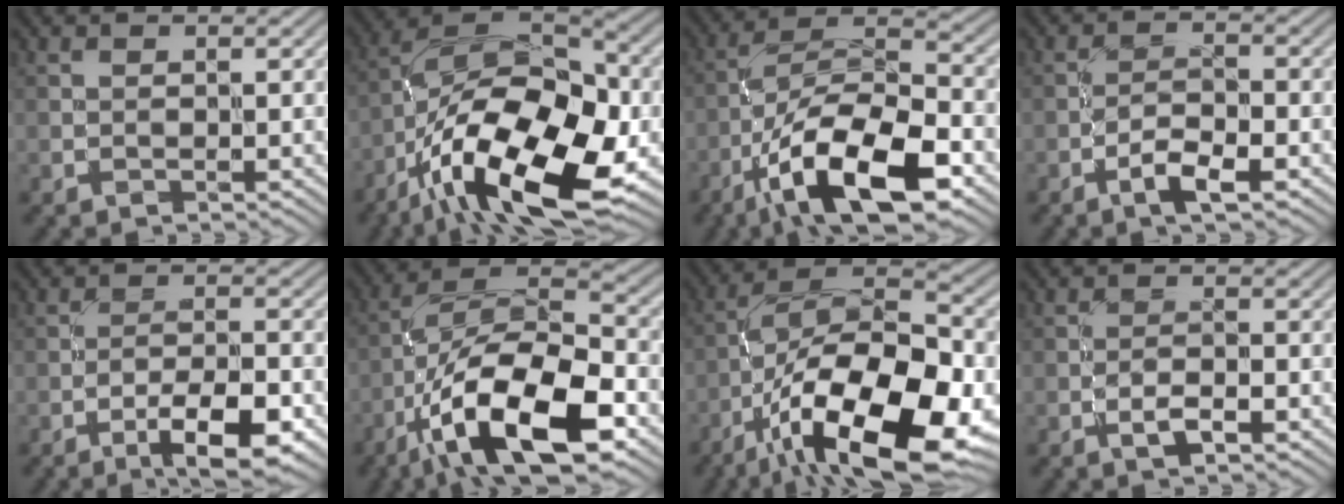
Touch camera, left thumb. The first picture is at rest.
{"total": 18.5, "force": [-8.1, 8.6, 14.2], "torque": [-0.257, -0.008, -0.152]}
{"total": 14.7, "force": [-7.7, 5.3, 11.4], "torque": [-0.204, 0.001, -0.146]}
{"total": 3.5, "force": [-2.2, 0.9, 2.6], "torque": [-0.052, 0.006, -0.046]}
{"total": 7.1, "force": [-4.0, 1.9, 5.5], "torque": [-0.087, 0.006, -0.061]}
{"total": 16.2, "force": [-7.8, 6.3, 12.7], "torque": [-0.218, -0.001, -0.151]}
{"total": 18.7, "force": [-8.7, 7.8, 14.6], "torque": [-0.254, -0.012, -0.154]}
{"total": 2.0, "force": [-1.1, 0.5, 1.5], "torque": [-0.029, 0.006, -0.024]}